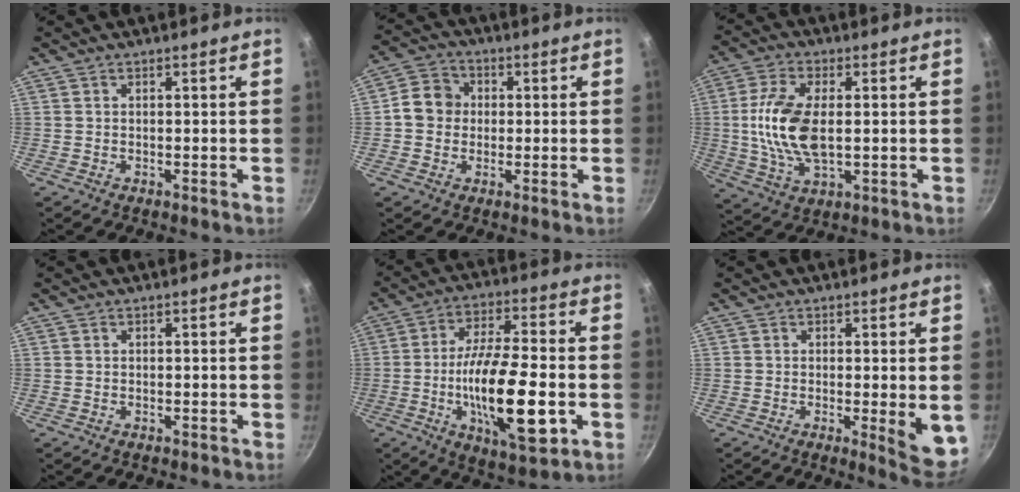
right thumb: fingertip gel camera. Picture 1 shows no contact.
{"total": 6.9, "force": [0.2, 6.2, 3.1], "torque": [-0.026, 0.014, -0.015]}
{"total": 12.7, "force": [0.4, 6.5, 10.9], "torque": [-0.215, 0.003, 0.007]}
{"total": 0.0}
{"total": 19.9, "force": [-4.5, 6.7, 18.2], "torque": [-0.313, 0.015, -0.078]}
{"total": 6.9, "force": [-0.5, 1.6, 6.7], "torque": [-0.074, -0.014, -0.004]}